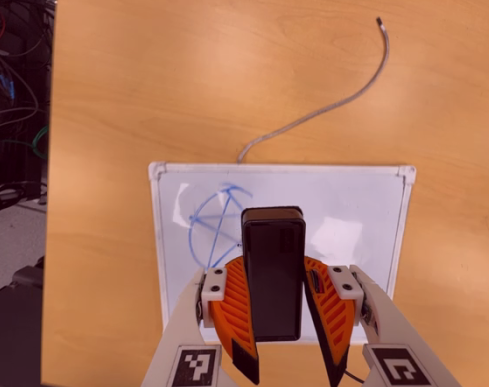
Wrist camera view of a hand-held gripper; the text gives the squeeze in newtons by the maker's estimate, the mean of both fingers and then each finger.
{"total": 8.6, "left": 8.5, "right": 8.8}